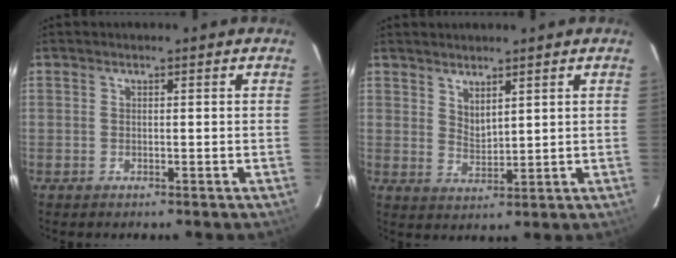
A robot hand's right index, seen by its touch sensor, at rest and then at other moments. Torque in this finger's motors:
{"motor_torque": [-0.09, 0.03, -0.04, 0.00]}